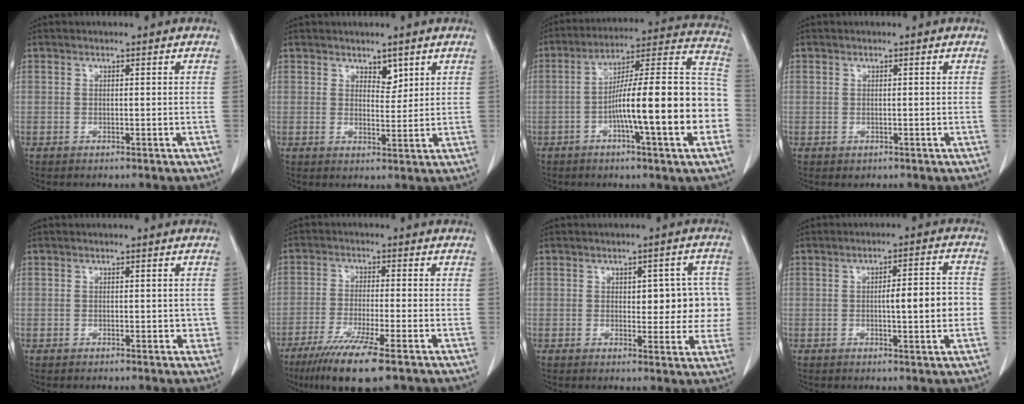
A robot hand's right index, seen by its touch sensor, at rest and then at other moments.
{"total": 2.6, "force": [1.8, 1.3, 1.4], "torque": [-0.017, -0.005, 0.033]}
{"total": 20.7, "force": [-4.8, 1.7, 20.0], "torque": [-0.250, 0.028, -0.071]}
{"total": 0.5, "force": [-0.1, 0.5, 0.0], "torque": [0.001, 0.004, -0.002]}
{"total": 2.0, "force": [0.0, 1.3, 1.5], "torque": [-0.012, 0.003, 0.001]}
{"total": 9.8, "force": [-6.3, 0.3, 7.5], "torque": [-0.133, -0.026, -0.103]}
{"total": 7.9, "force": [0.7, 3.9, 6.9], "torque": [-0.064, 0.021, 0.014]}
{"total": 7.4, "force": [-0.6, 1.2, 7.2], "torque": [-0.102, 0.014, -0.006]}